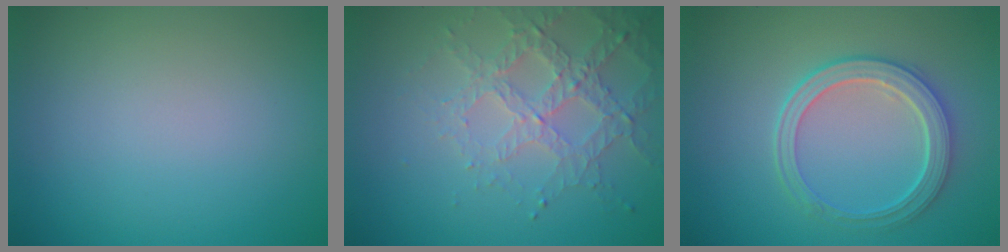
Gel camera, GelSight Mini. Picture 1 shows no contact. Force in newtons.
{"total": 3.2, "press": 3.2, "slide": 0.5}
{"total": 4.3, "press": 3.7, "slide": 2.2}